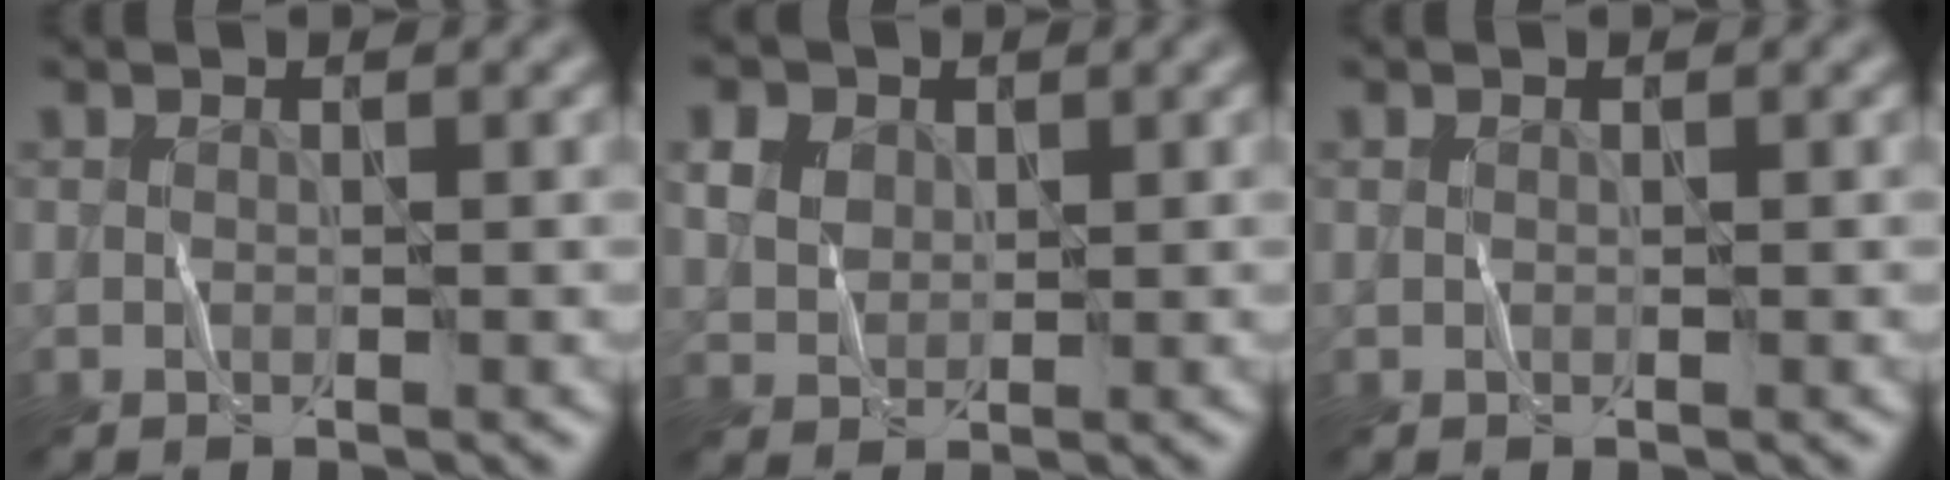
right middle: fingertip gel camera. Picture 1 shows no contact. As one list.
[{"total": 2.4, "force": [1.4, 1.8, 0.6], "torque": [-0.026, 0.009, 0.017]}, {"total": 0.0}]